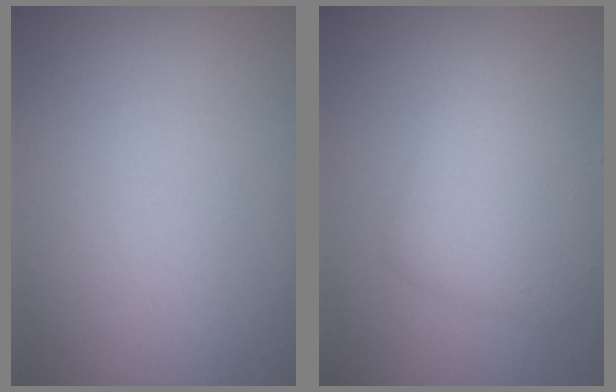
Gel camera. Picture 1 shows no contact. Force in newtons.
{"total": 3.7, "press": 3.7, "slide": 0.1}